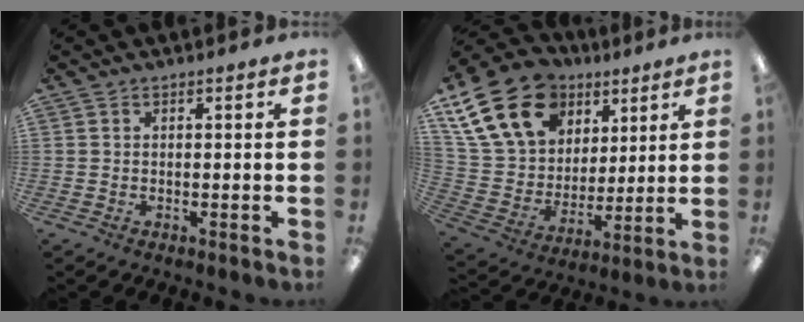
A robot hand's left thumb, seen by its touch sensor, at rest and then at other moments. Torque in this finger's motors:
{"motor_torque": [2.16, 2.18, 1.39, -1.38, 0.22]}